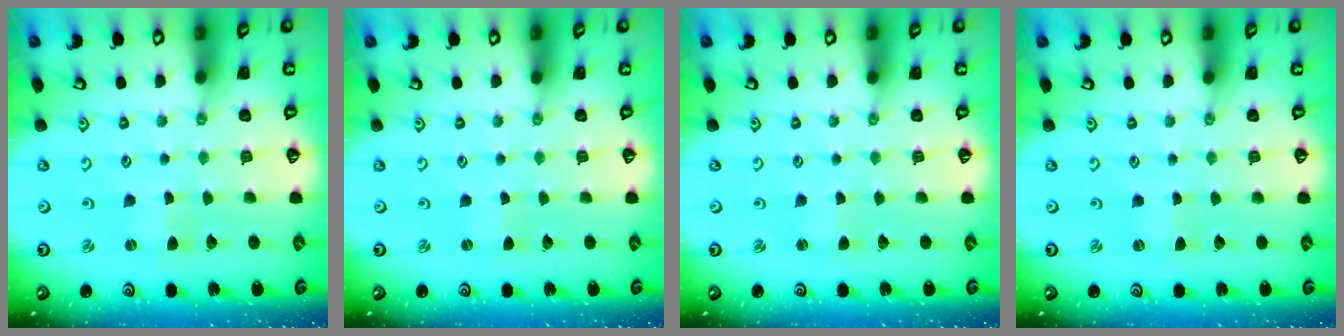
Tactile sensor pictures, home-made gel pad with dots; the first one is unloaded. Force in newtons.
{"total": 0.0}
{"total": 1.6, "press": 1.5, "slide": 0.3}
{"total": 0.0}